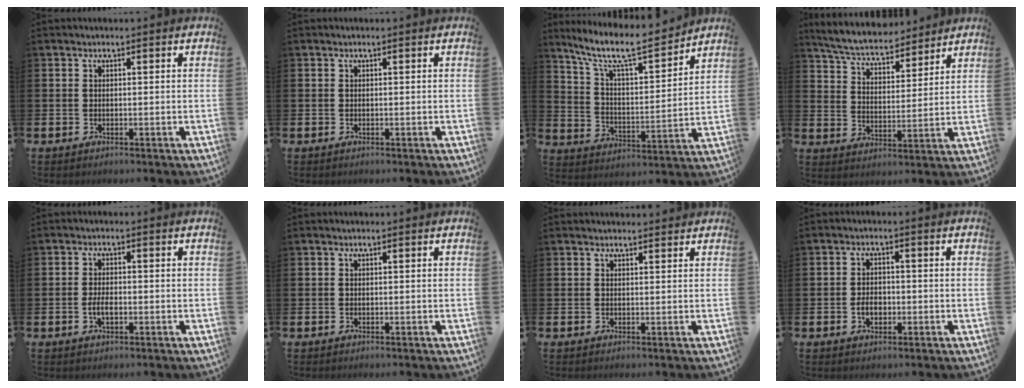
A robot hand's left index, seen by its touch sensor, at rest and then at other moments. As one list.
[{"total": 0.0}, {"total": 10.1, "force": [8.8, 1.8, 4.8], "torque": [-0.117, -0.056, 0.147]}, {"total": 6.1, "force": [5.8, 1.4, 1.4], "torque": [-0.053, -0.038, 0.099]}, {"total": 2.4, "force": [-0.5, 1.2, 2.0], "torque": [-0.031, -0.001, -0.012]}, {"total": 0.0}, {"total": 1.1, "force": [1.1, 0.2, 0.1], "torque": [0.011, -0.004, 0.016]}, {"total": 2.7, "force": [-0.7, 1.9, 1.8], "torque": [-0.021, -0.002, -0.018]}]